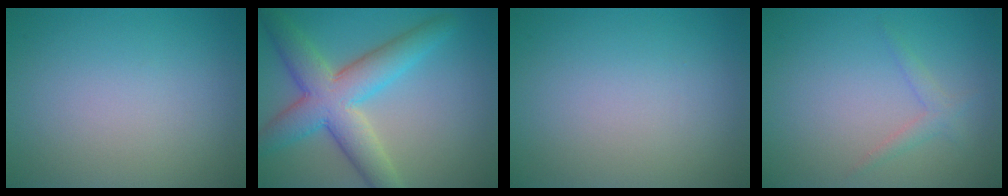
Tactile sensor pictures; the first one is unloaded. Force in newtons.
{"total": 7.6, "press": 7.6, "slide": 0.2}
{"total": 0.0}
{"total": 1.3, "press": 1.3, "slide": 0.1}